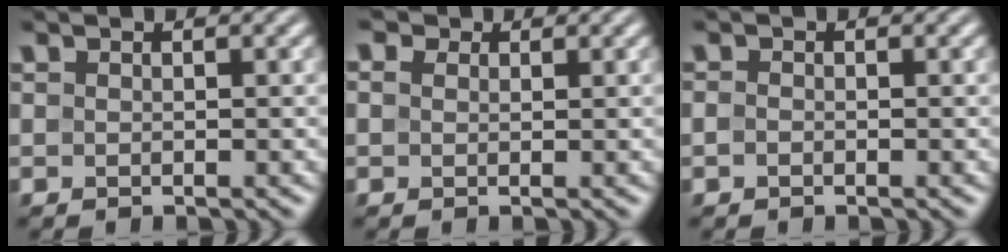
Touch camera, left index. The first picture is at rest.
{"total": 2.1, "force": [1.2, 1.5, 0.9], "torque": [-0.017, 0.008, -0.001]}
{"total": 0.6, "force": [-0.2, 0.4, 0.3], "torque": [-0.006, -0.001, -0.006]}